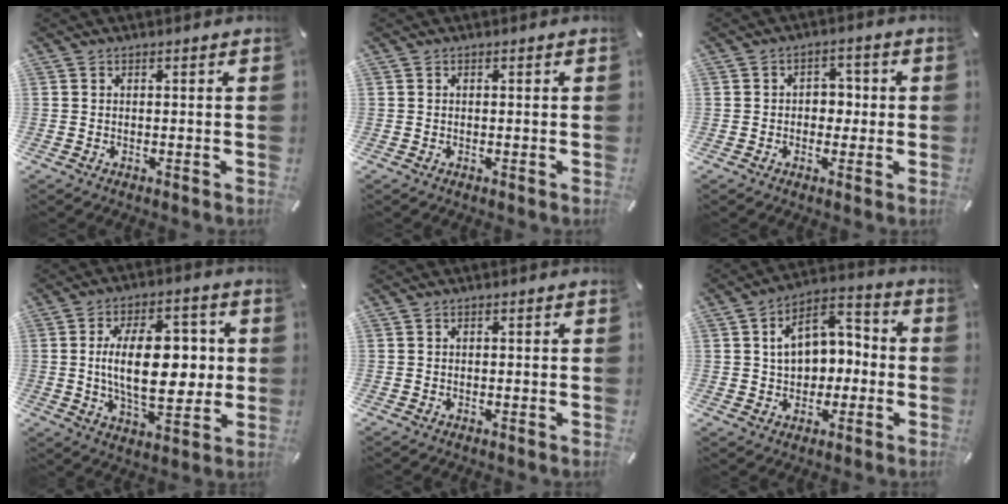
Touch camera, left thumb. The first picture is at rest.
{"total": 0.0}
{"total": 4.2, "force": [-0.9, 3.4, 2.3], "torque": [-0.029, 0.007, -0.024]}
{"total": 18.3, "force": [1.2, 9.7, 15.5], "torque": [-0.250, 0.000, 0.014]}
{"total": 0.0}
{"total": 10.5, "force": [1.0, 8.5, 6.1], "torque": [-0.086, 0.005, 0.020]}